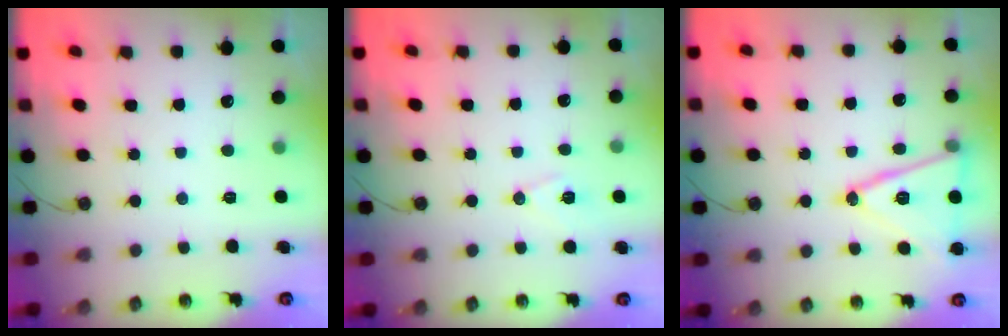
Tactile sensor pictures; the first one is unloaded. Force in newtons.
{"total": 7.6, "press": 6.6, "slide": 3.7}
{"total": 16.6, "press": 16.3, "slide": 3.1}